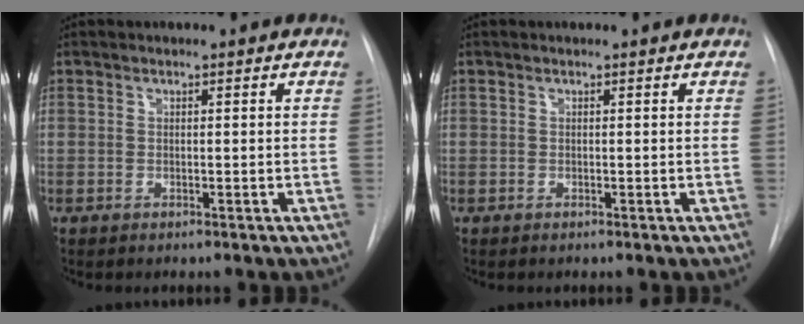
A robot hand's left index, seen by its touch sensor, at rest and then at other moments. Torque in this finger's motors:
{"motor_torque": [-0.08, 0.08, 0.01, 0.00]}